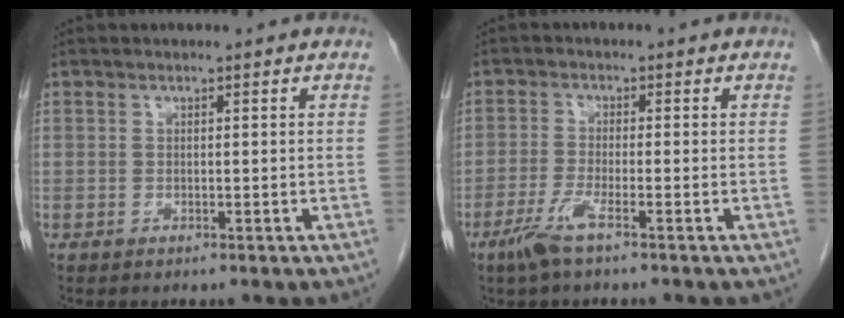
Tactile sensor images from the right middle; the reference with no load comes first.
{"total": 4.0, "force": [-2.5, -0.1, 3.1], "torque": [-0.070, -0.009, -0.056]}